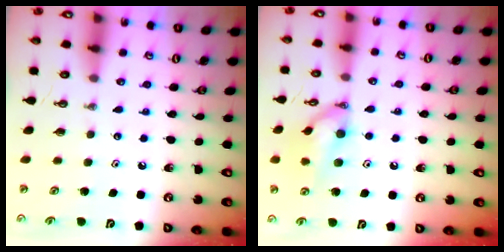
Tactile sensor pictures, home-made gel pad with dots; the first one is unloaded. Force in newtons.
{"total": 12.6, "press": 12.4, "slide": 1.8}